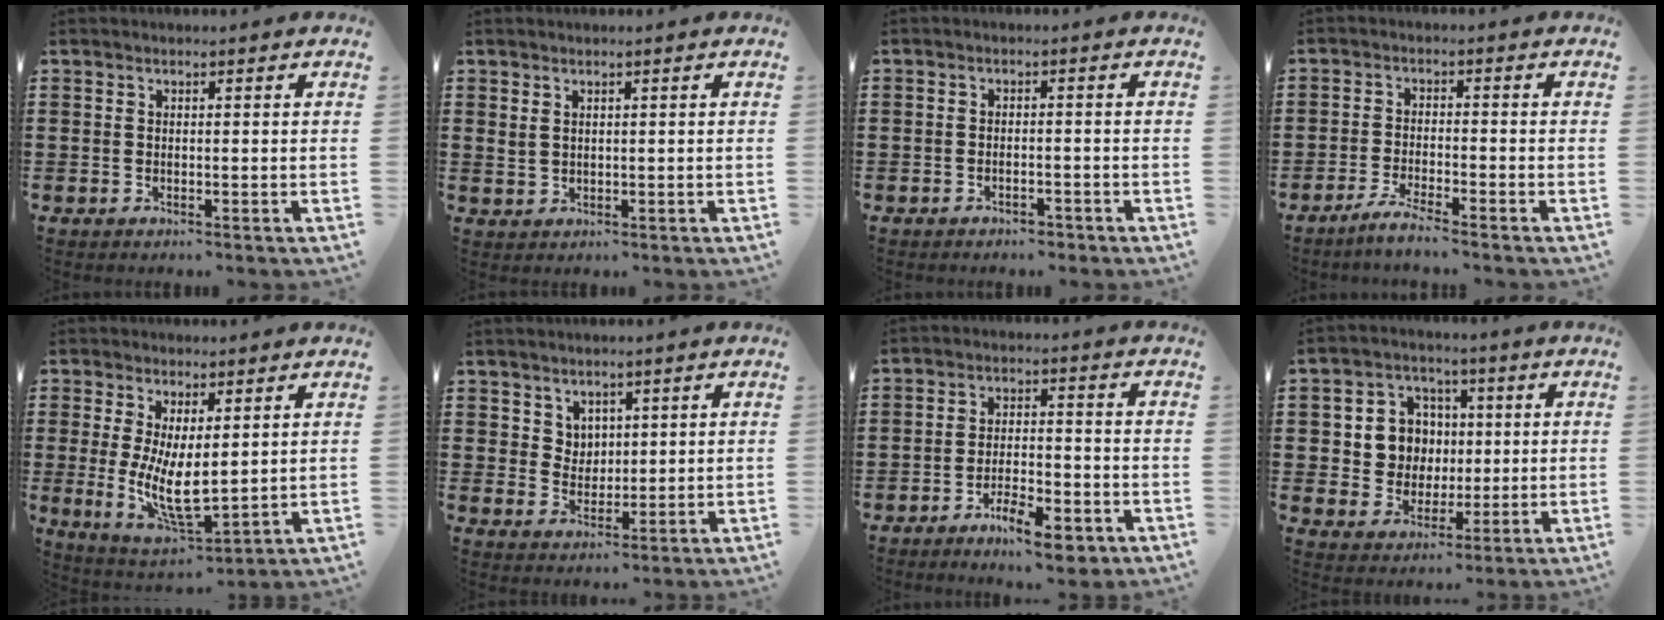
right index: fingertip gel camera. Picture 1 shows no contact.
{"total": 1.3, "force": [0.9, 0.7, 0.6], "torque": [-0.015, 0.003, 0.018]}
{"total": 1.7, "force": [-1.7, 0.1, 0.2], "torque": [-0.011, -0.002, -0.033]}
{"total": 3.2, "force": [-2.9, -0.5, 1.3], "torque": [-0.029, -0.003, -0.057]}
{"total": 8.5, "force": [0.4, 3.5, 7.7], "torque": [-0.137, -0.012, 0.011]}
{"total": 3.6, "force": [2.3, 2.7, 0.5], "torque": [-0.022, 0.010, 0.043]}
{"total": 6.8, "force": [-5.0, 1.5, 4.3], "torque": [-0.080, 0.003, -0.091]}
{"total": 7.2, "force": [0.7, 6.7, 2.4], "torque": [-0.069, 0.018, 0.013]}